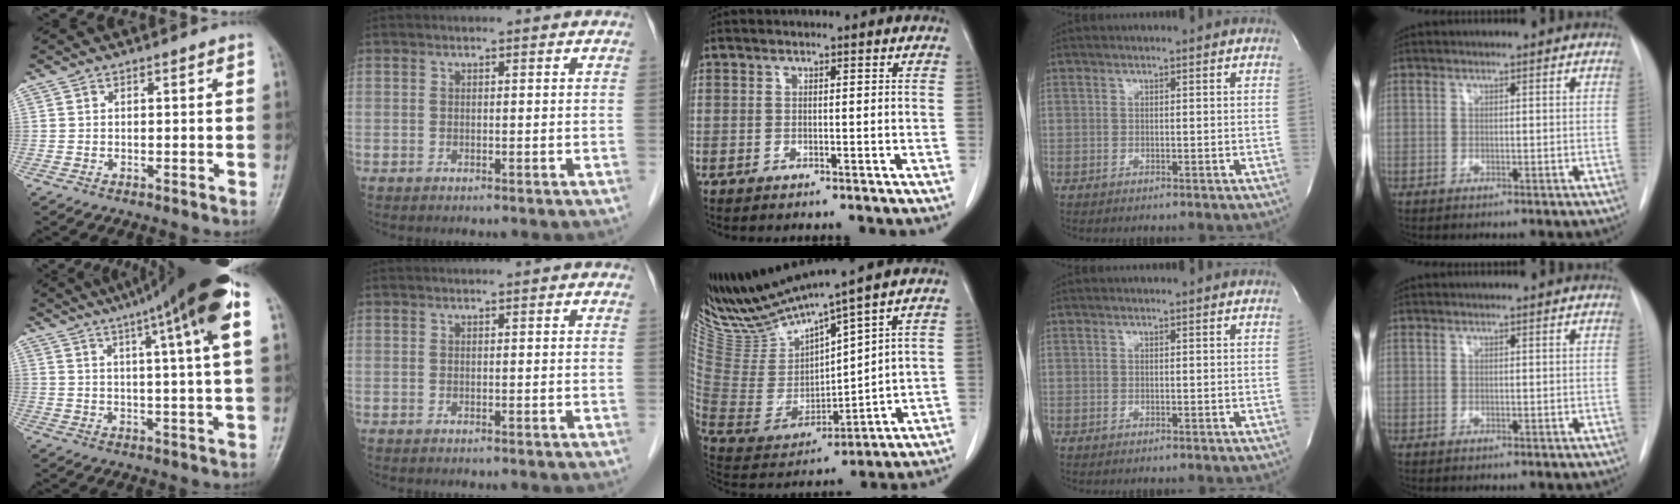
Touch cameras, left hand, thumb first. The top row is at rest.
{"thumb": {"total": 18.9, "force": [9.6, 1.5, 16.2], "torque": [-0.241, 0.005, 0.125]}, "index": {"total": 1.7, "force": [1.3, 0.0, 1.0], "torque": [-0.009, 0.020, 0.019]}, "middle": {"total": 10.5, "force": [9.8, -1.4, 3.6], "torque": [-0.085, -0.015, 0.209]}}